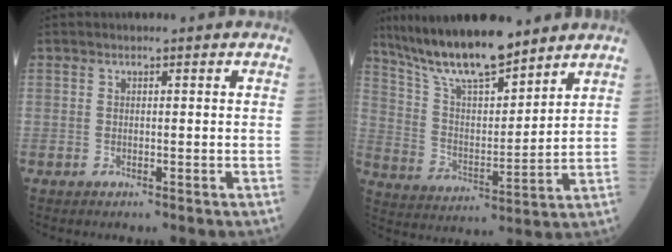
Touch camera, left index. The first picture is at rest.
{"total": 14.9, "force": [12.4, 2.7, 7.8], "torque": [-0.147, 0.003, 0.229]}